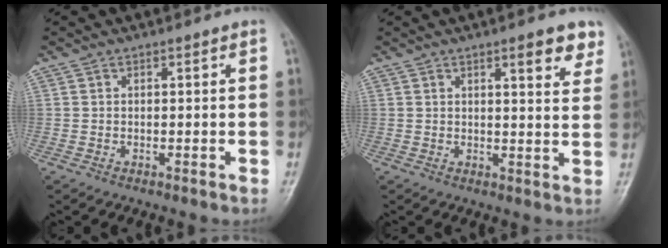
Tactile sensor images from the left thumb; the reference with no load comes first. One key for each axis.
{"total": 6.2, "fx": 3.9, "fy": 1.6, "fz": 4.5, "tx": -0.042, "ty": -0.019, "tz": 0.047}